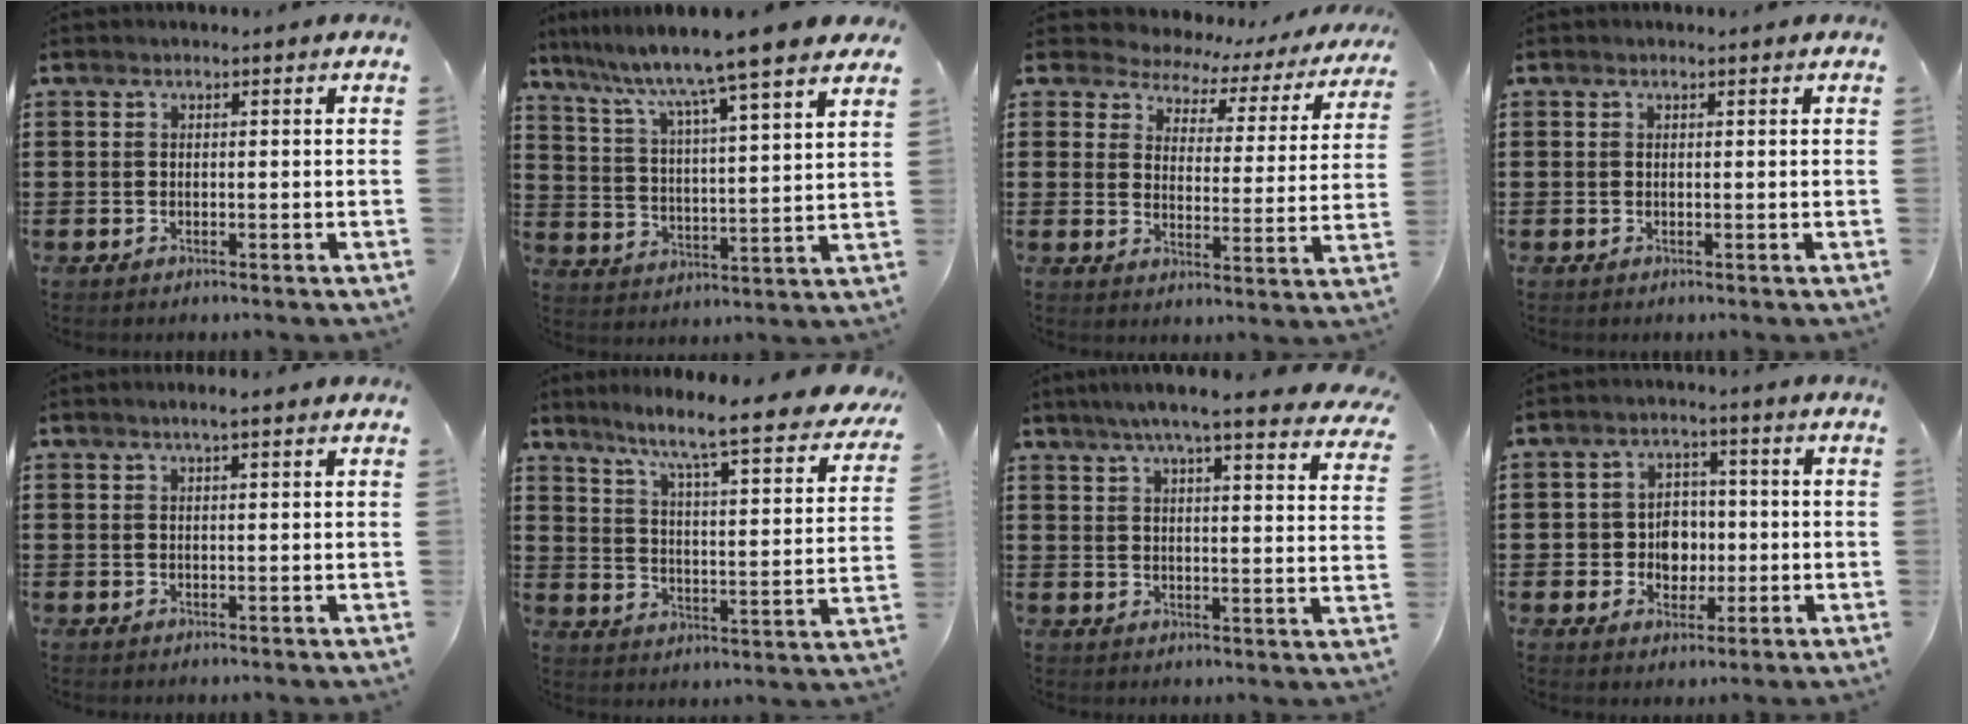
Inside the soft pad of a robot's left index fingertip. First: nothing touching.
{"total": 7.7, "force": [6.4, -1.6, 3.9], "torque": [-0.103, -0.055, 0.096]}
{"total": 3.5, "force": [3.1, 1.5, 0.3], "torque": [-0.032, -0.025, 0.046]}
{"total": 0.0}
{"total": 1.6, "force": [1.0, -0.2, 1.2], "torque": [-0.023, 0.000, 0.018]}
{"total": 6.9, "force": [5.6, -1.0, 3.9], "torque": [-0.093, -0.057, 0.078]}
{"total": 6.4, "force": [5.3, -0.4, 3.6], "torque": [-0.087, -0.022, 0.090]}
{"total": 5.0, "force": [-0.5, 4.5, 2.2], "torque": [-0.048, 0.009, -0.012]}